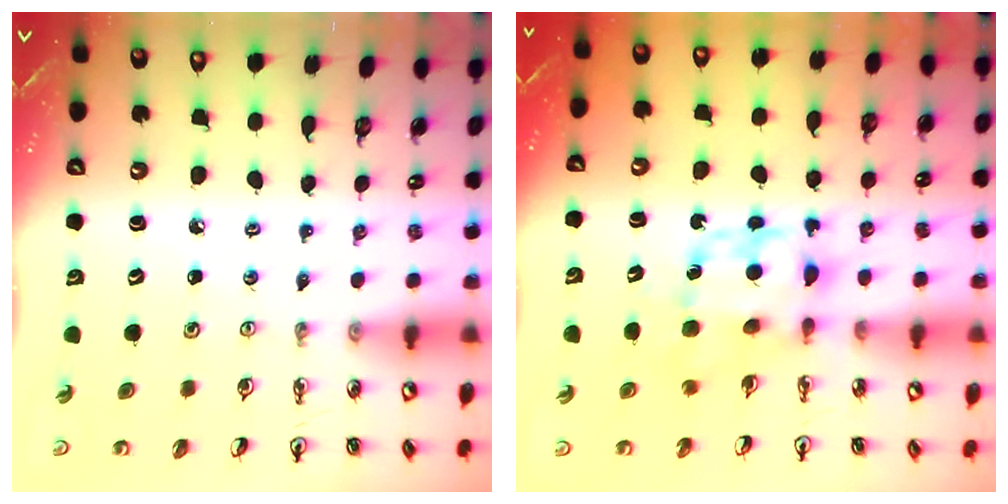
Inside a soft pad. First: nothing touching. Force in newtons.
{"total": 6.7, "press": 6.7, "slide": 0.6}